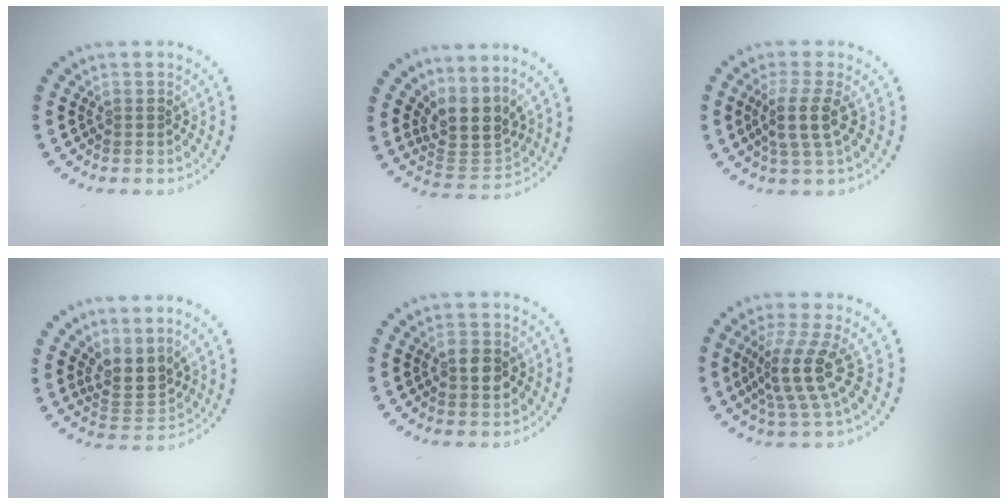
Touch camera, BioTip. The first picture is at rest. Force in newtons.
{"total": 4.1, "press": 3.1, "slide": 2.8}
{"total": 2.8, "press": 2.2, "slide": 1.7}
{"total": 3.0, "press": 2.3, "slide": 1.9}
{"total": 2.6, "press": 2.6, "slide": 0.1}
{"total": 4.0, "press": 2.7, "slide": 2.9}